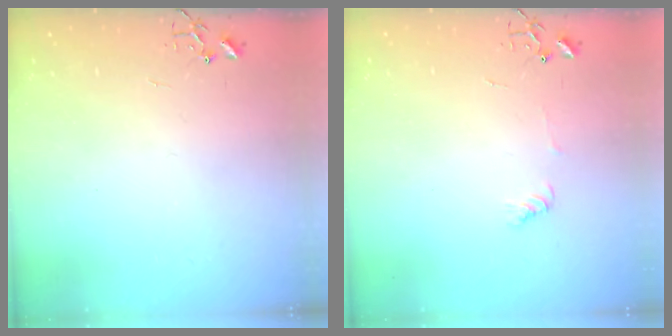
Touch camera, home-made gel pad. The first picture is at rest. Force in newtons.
{"total": 4.9, "press": 4.9, "slide": 0.7}